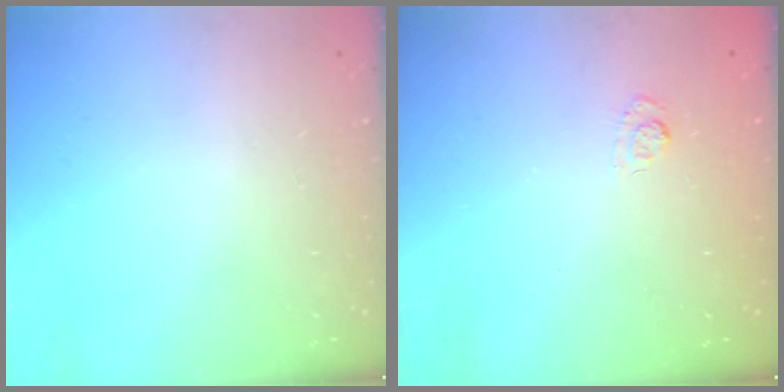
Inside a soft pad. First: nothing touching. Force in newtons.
{"total": 2.7, "press": 2.3, "slide": 1.5}